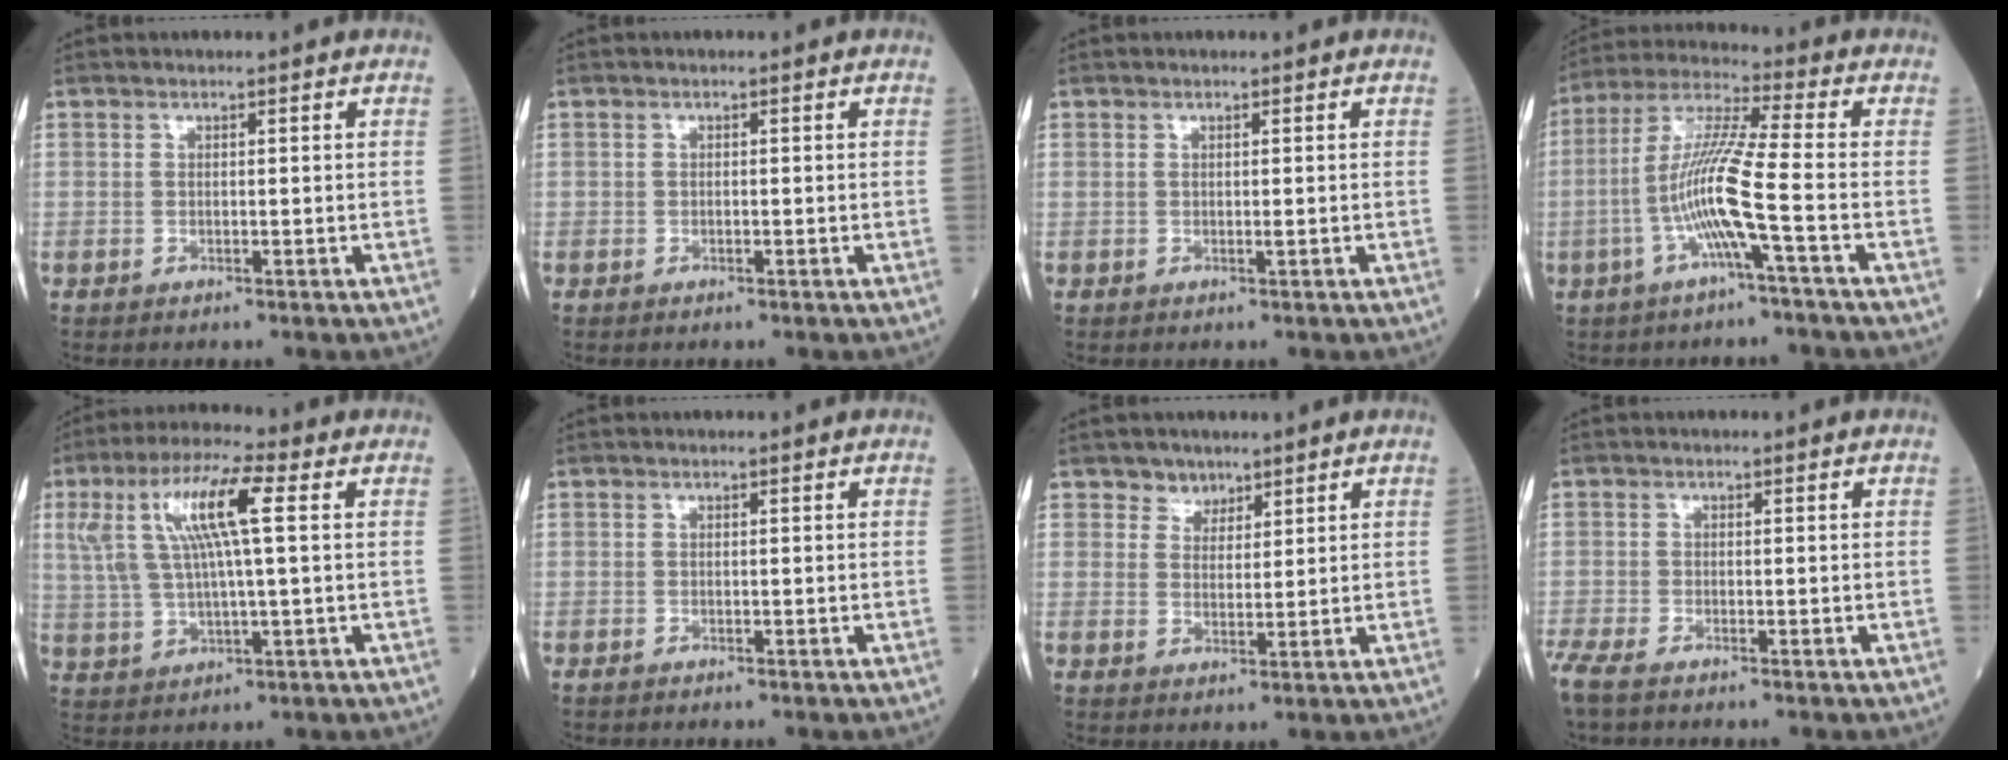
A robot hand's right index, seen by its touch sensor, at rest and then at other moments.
{"total": 0.0}
{"total": 0.5, "force": [0.0, 0.0, 0.5], "torque": [-0.014, -0.001, 0.001]}
{"total": 10.7, "force": [-3.1, -0.9, 10.2], "torque": [-0.210, 0.007, -0.068]}
{"total": 11.6, "force": [3.3, 1.7, 11.0], "torque": [-0.232, 0.025, 0.060]}
{"total": 0.5, "force": [-0.5, 0.0, -0.1], "torque": [0.001, -0.001, -0.012]}
{"total": 2.8, "force": [2.1, 1.8, 0.0], "torque": [0.009, -0.002, 0.032]}
{"total": 5.4, "force": [-4.5, 1.2, 2.7], "torque": [-0.060, -0.016, -0.082]}